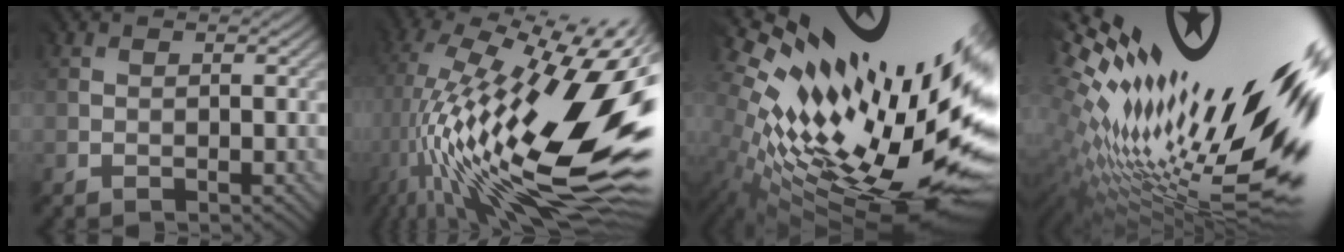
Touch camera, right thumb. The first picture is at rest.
{"total": 20.1, "force": [0.3, 6.0, 19.1], "torque": [-0.335, -0.008, -0.011]}
{"total": 19.4, "force": [3.1, 8.1, 17.3], "torque": [-0.301, -0.043, 0.063]}
{"total": 20.9, "force": [6.6, 7.8, 18.2], "torque": [-0.295, -0.016, 0.130]}